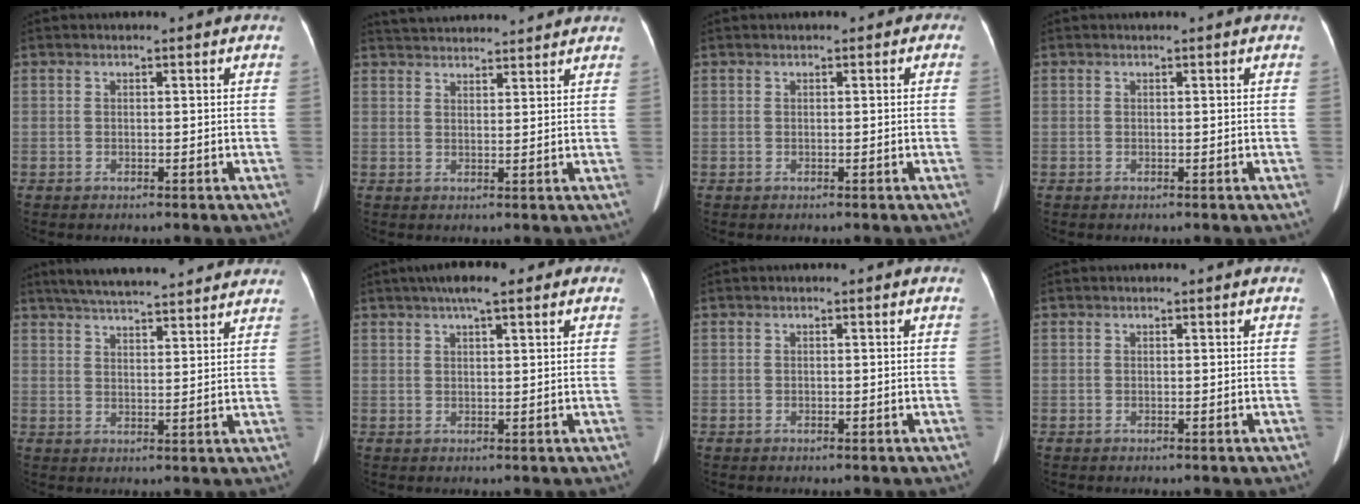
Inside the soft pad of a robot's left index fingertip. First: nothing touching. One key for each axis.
{"total": 10.8, "fx": 10.3, "fy": 1.4, "fz": 2.9, "tx": -0.045, "ty": 0.035, "tz": 0.148}
{"total": 0.7, "fx": 0.3, "fy": 0.5, "fz": 0.4, "tx": 0.003, "ty": 0.008, "tz": 0.001}
{"total": 0.0}
{"total": 16.7, "fx": 14.9, "fy": 2.4, "fz": 7.2, "tx": -0.109, "ty": 0.038, "tz": 0.207}
{"total": 5.7, "fx": 3.7, "fy": 1.3, "fz": 4.2, "tx": -0.067, "ty": 0.028, "tz": 0.054}
{"total": 0.0}
{"total": 0.0}